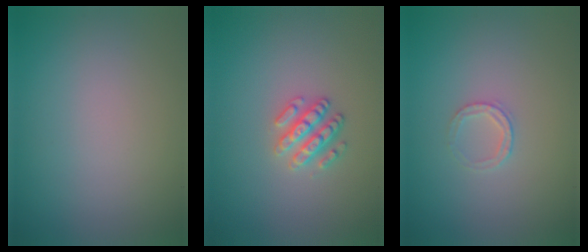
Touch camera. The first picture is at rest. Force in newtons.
{"total": 2.6, "press": 2.5, "slide": 0.4}
{"total": 1.4, "press": 1.3, "slide": 0.2}